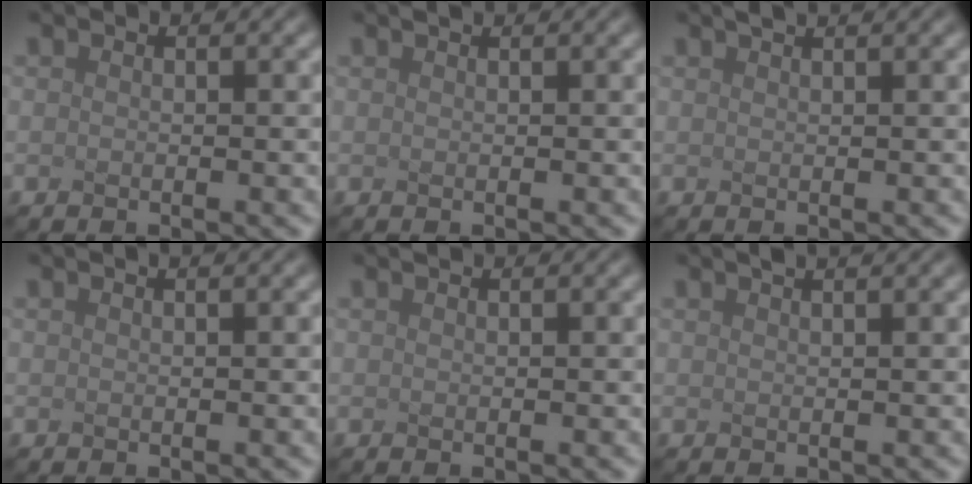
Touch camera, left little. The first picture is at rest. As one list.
[{"total": 1.0, "force": [0.8, 0.3, 0.5], "torque": [-0.002, 0.003, -0.002]}, {"total": 2.3, "force": [1.7, 0.7, 1.4], "torque": [0.000, 0.014, -0.003]}, {"total": 1.6, "force": [1.0, 0.6, 1.1], "torque": [-0.004, 0.010, -0.006]}, {"total": 0.7, "force": [0.7, 0.1, 0.2], "torque": [-0.002, 0.000, 0.003]}, {"total": 3.7, "force": [2.5, 1.4, 2.3], "torque": [-0.007, 0.031, 0.000]}]